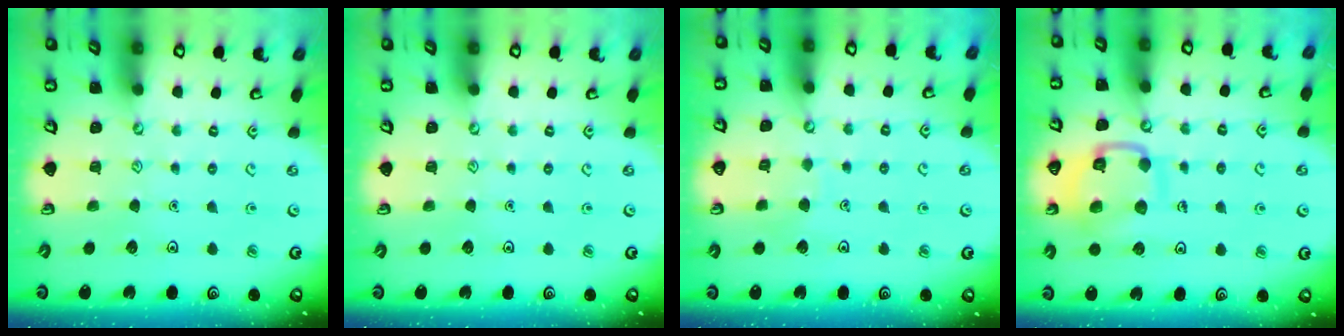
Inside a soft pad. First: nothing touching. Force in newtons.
{"total": 0.0}
{"total": 3.8, "press": 3.8, "slide": 0.2}
{"total": 12.3, "press": 12.3, "slide": 0.9}